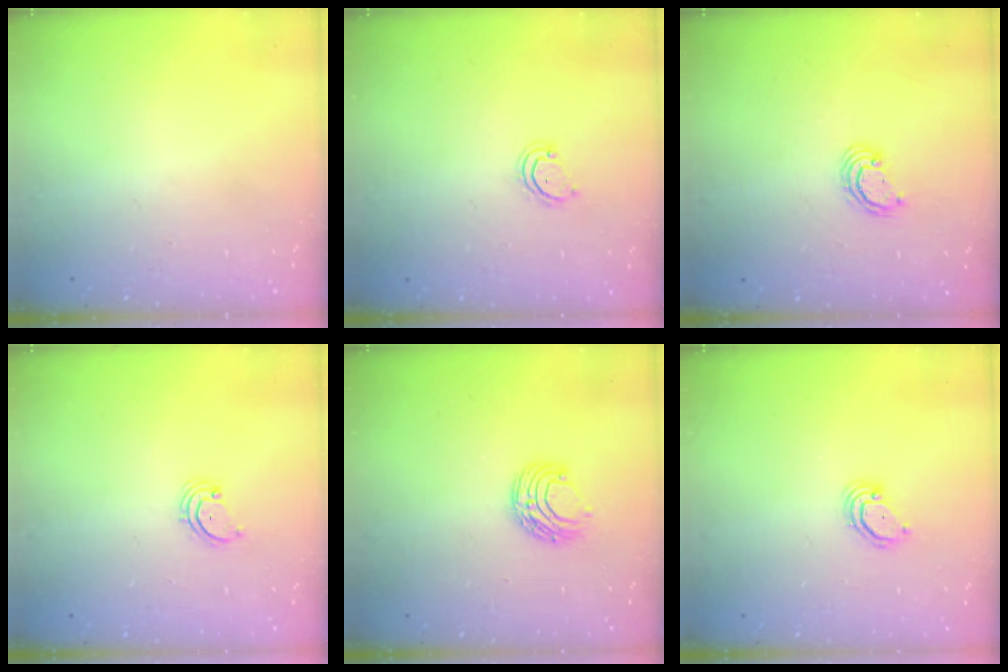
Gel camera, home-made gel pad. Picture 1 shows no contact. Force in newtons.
{"total": 2.9, "press": 2.9, "slide": 0.3}
{"total": 3.5, "press": 3.5, "slide": 0.3}
{"total": 1.7, "press": 1.6, "slide": 0.2}
{"total": 6.8, "press": 6.7, "slide": 0.6}
{"total": 3.2, "press": 3.2, "slide": 0.2}